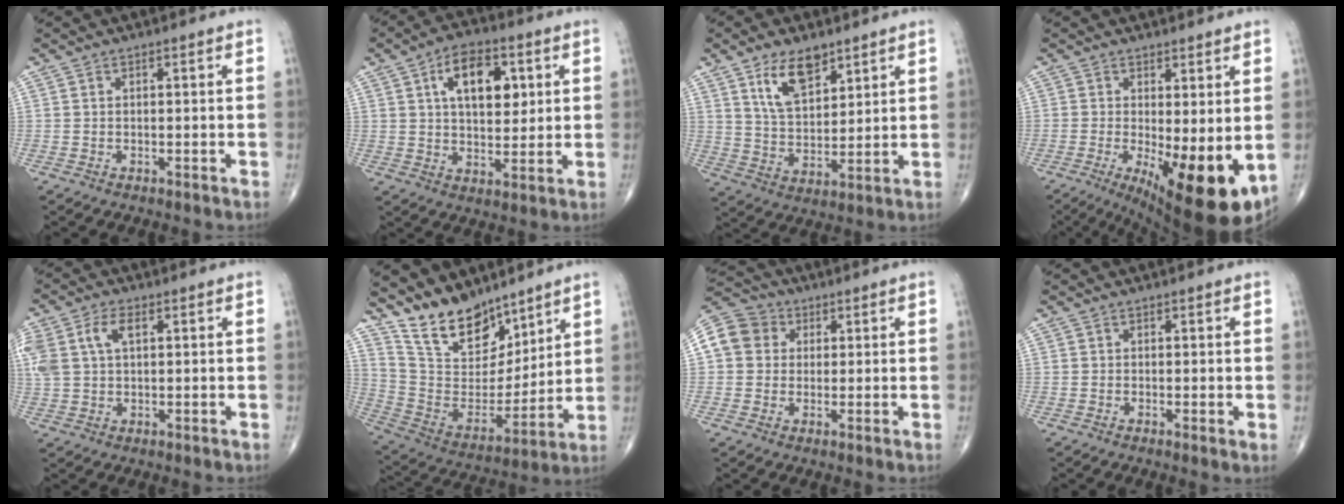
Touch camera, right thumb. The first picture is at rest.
{"total": 12.3, "force": [3.8, 6.9, 9.4], "torque": [-0.118, -0.006, 0.060]}
{"total": 10.3, "force": [6.0, 5.2, 6.6], "torque": [-0.099, -0.036, 0.119]}
{"total": 14.1, "force": [-2.7, 4.6, 13.0], "torque": [-0.185, -0.029, -0.023]}
{"total": 10.4, "force": [3.2, 6.3, 7.6], "torque": [-0.194, 0.013, 0.065]}
{"total": 16.1, "force": [12.5, 7.7, 6.6], "torque": [-0.077, -0.070, 0.243]}
{"total": 9.2, "force": [1.8, 8.1, 3.9], "torque": [-0.059, 0.016, 0.019]}
{"total": 1.2, "force": [-0.1, 0.2, 1.2], "torque": [-0.026, -0.006, -0.006]}